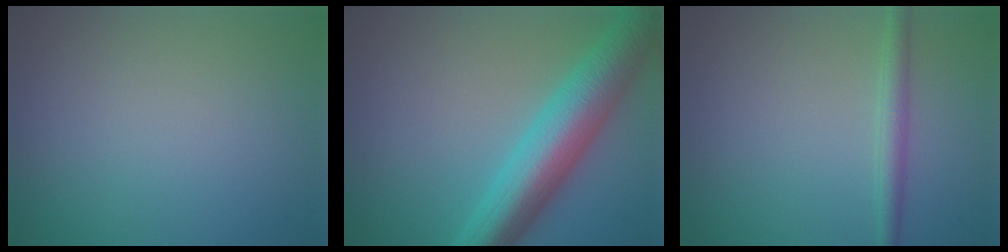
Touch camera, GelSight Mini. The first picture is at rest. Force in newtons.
{"total": 8.9, "press": 8.9, "slide": 0.2}
{"total": 2.1, "press": 2.1, "slide": 0.0}